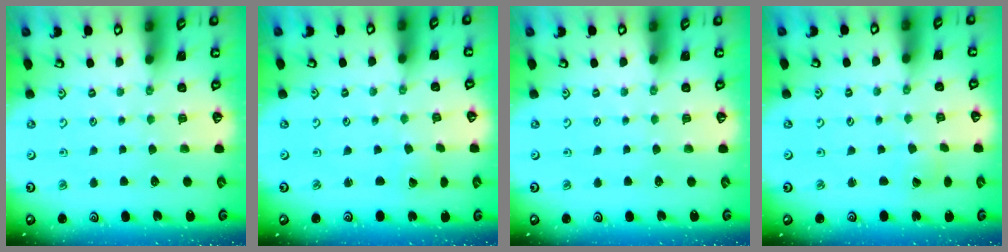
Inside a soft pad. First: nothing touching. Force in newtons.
{"total": 0.5, "press": 0.5, "slide": 0.1}
{"total": 0.0}
{"total": 0.8, "press": 0.8, "slide": 0.0}